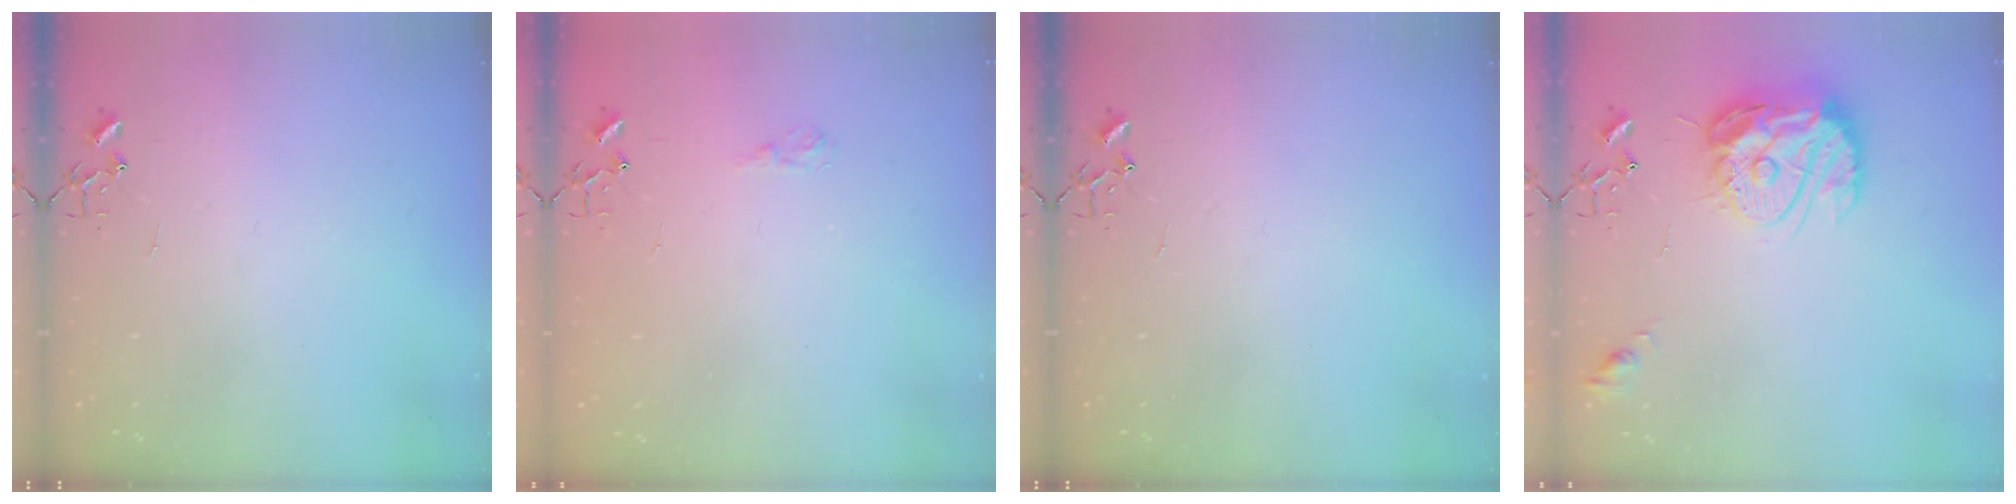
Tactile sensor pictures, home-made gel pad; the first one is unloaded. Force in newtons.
{"total": 5.5, "press": 5.4, "slide": 0.7}
{"total": 0.0}
{"total": 16.7, "press": 16.6, "slide": 1.5}